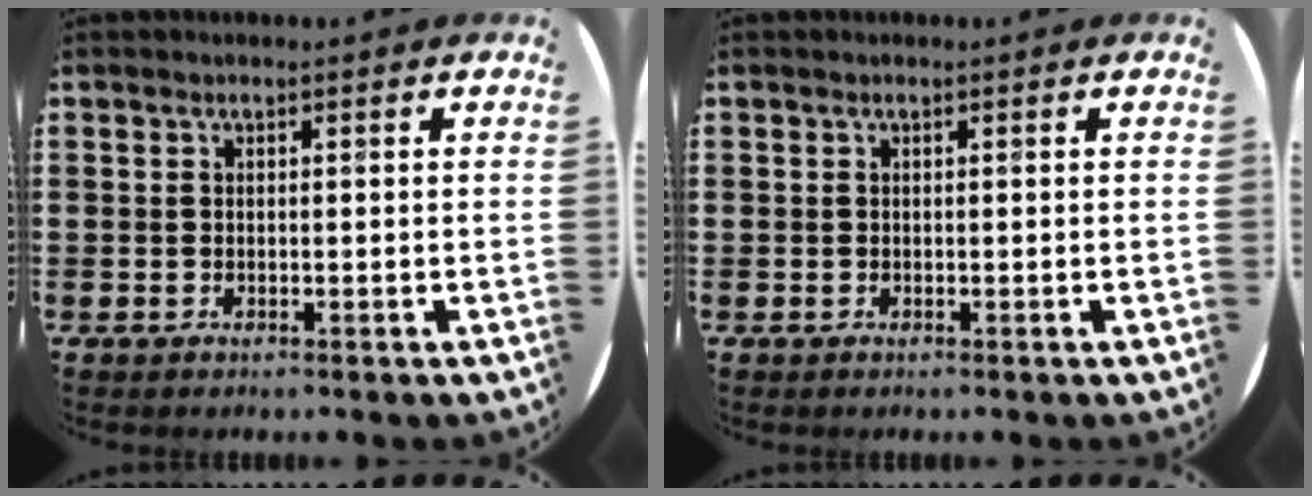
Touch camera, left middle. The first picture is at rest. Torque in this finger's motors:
{"motor_torque": [0.00, 0.00, 0.00, 0.00]}